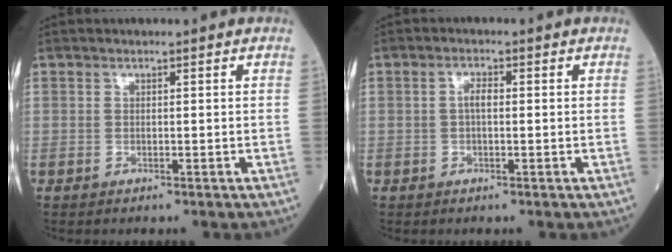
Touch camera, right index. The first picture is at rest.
{"total": 1.8, "force": [0.0, 0.6, 1.8], "torque": [-0.037, 0.003, 0.000]}